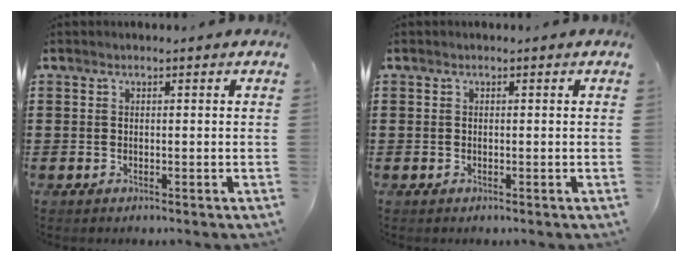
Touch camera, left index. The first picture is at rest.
{"total": 0.0}